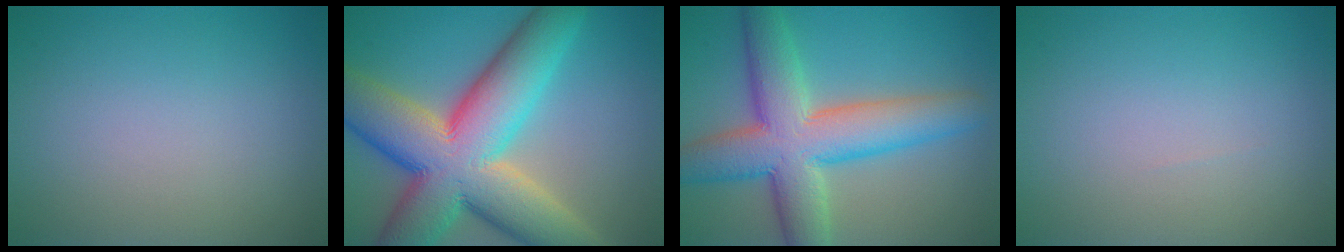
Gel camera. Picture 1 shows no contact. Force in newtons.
{"total": 15.7, "press": 15.7, "slide": 0.9}
{"total": 9.9, "press": 9.9, "slide": 0.4}
{"total": 0.0}